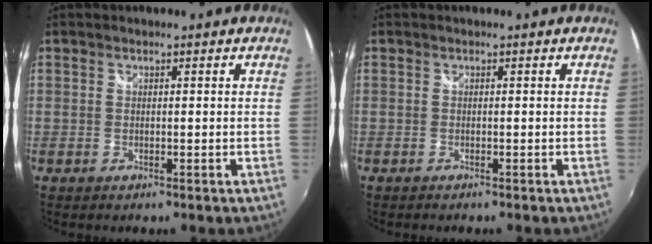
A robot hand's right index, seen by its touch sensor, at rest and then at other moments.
{"total": 0.7, "force": [-0.7, 0.2, 0.1], "torque": [-0.004, -0.007, -0.011]}